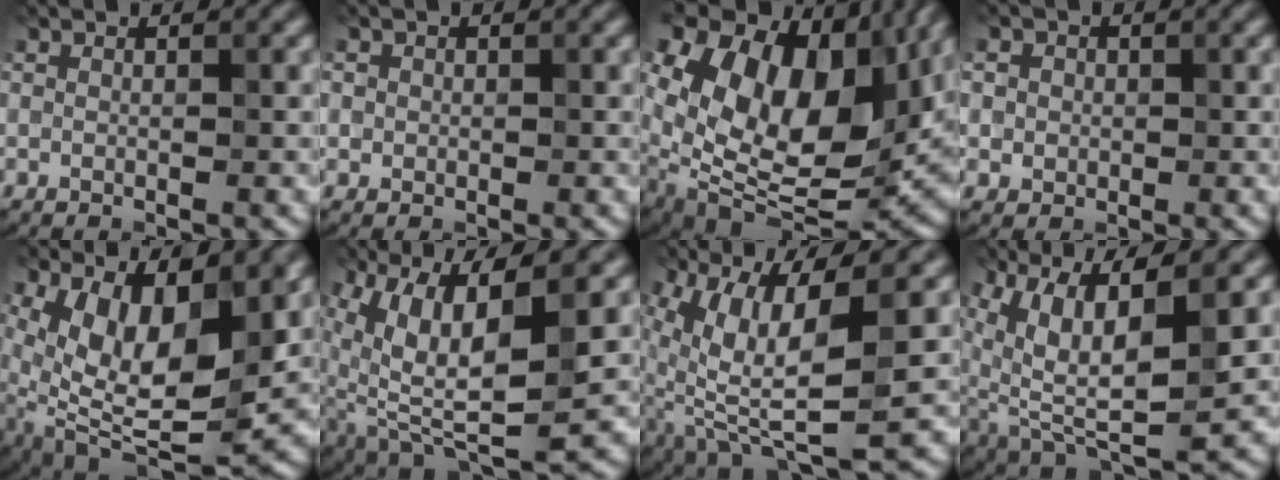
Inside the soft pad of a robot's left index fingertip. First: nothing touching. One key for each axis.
{"total": 0.6, "fx": -0.1, "fy": 0.3, "fz": -0.4, "tx": 0.007, "ty": -0.003, "tz": 0.006}
{"total": 18.6, "fx": 4.8, "fy": 11.4, "fz": 13.8, "tx": -0.257, "ty": 0.012, "tz": 0.122}
{"total": 1.2, "fx": -0.1, "fy": 1.2, "fz": -0.2, "tx": 0.013, "ty": -0.001, "tz": 0.008}
{"total": 10.0, "fx": 2.4, "fy": 4.5, "fz": 8.6, "tx": -0.172, "ty": -0.018, "tz": 0.053}
{"total": 10.0, "fx": 2.0, "fy": 3.9, "fz": 9.0, "tx": -0.180, "ty": -0.020, "tz": 0.054}
{"total": 8.8, "fx": 0.3, "fy": 3.1, "fz": 8.2, "tx": -0.175, "ty": -0.025, "tz": 0.025}
{"total": 9.2, "fx": 2.8, "fy": 3.6, "fz": 8.0, "tx": -0.165, "ty": -0.013, "tz": 0.067}